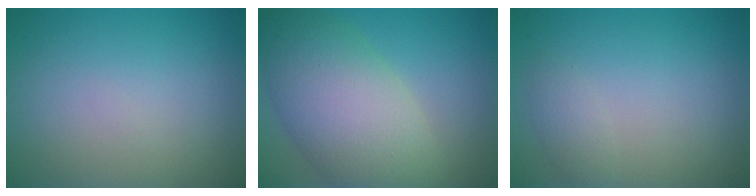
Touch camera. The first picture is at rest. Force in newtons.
{"total": 9.9, "press": 9.9, "slide": 0.7}
{"total": 1.2, "press": 1.2, "slide": 0.1}